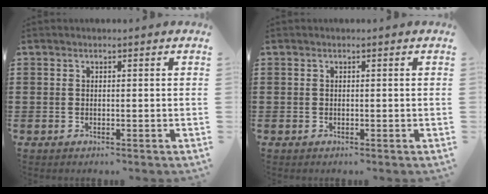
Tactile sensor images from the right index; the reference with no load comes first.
{"total": 0.0}